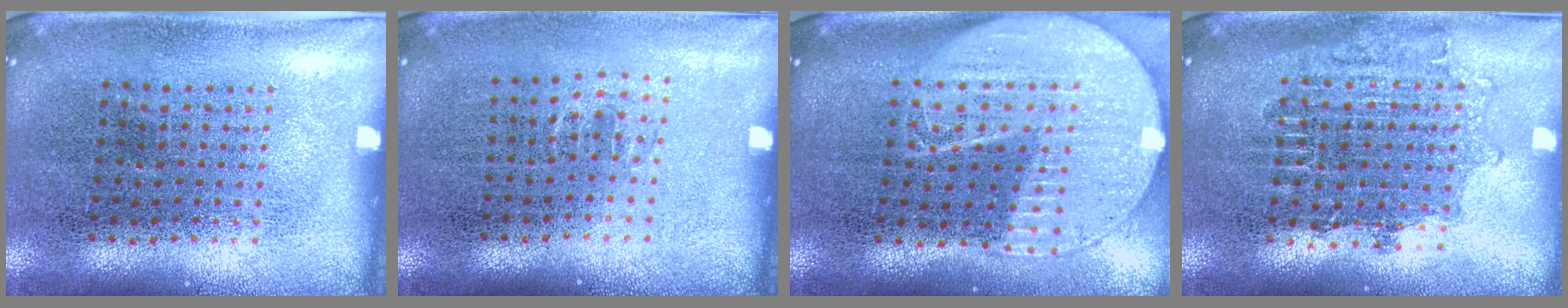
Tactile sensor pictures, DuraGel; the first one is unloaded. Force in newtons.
{"total": 0.5, "press": 0.5, "slide": 0.3}
{"total": 2.1, "press": 1.8, "slide": 1.1}
{"total": 1.6, "press": 1.3, "slide": 0.9}